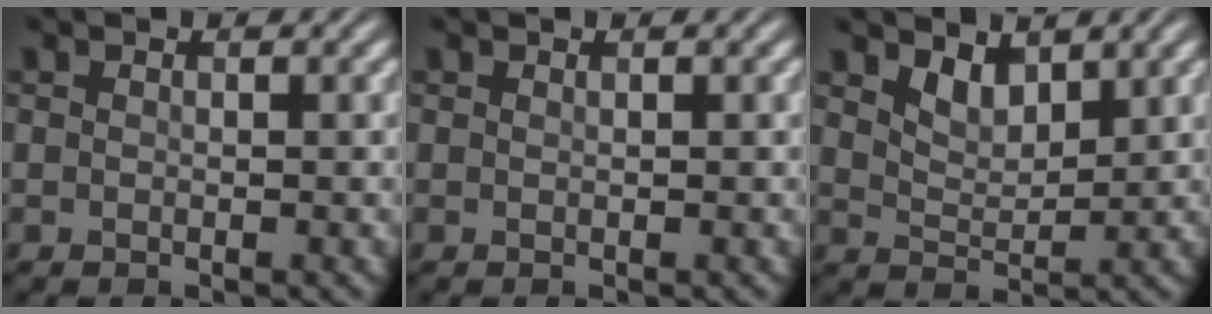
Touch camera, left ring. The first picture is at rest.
{"total": 0.0}
{"total": 2.4, "force": [1.9, 1.0, 1.1], "torque": [-0.026, -0.008, 0.036]}